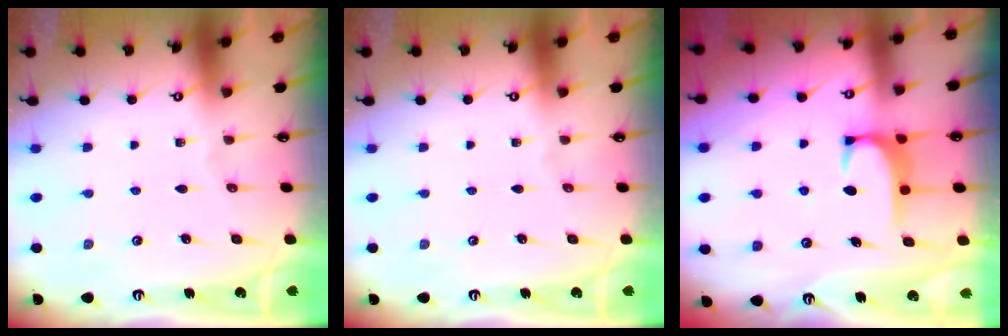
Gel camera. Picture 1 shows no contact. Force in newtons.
{"total": 0.0}
{"total": 2.2, "press": 2.1, "slide": 0.5}